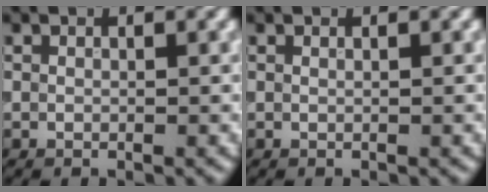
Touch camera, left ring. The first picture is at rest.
{"total": 0.0}